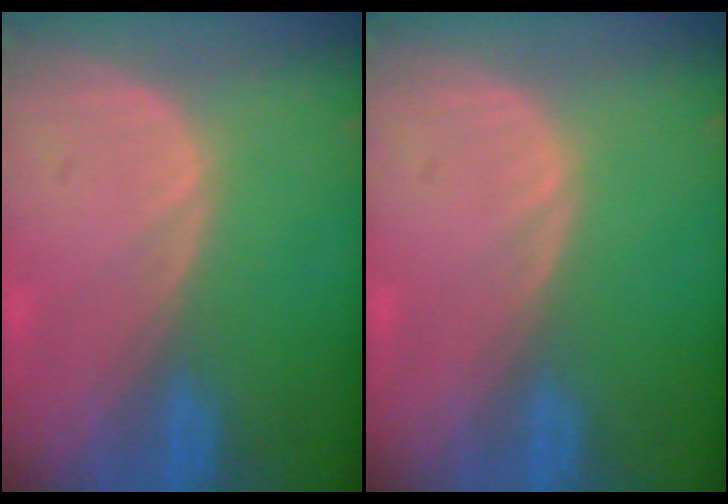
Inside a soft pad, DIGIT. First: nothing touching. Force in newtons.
{"total": 0.0}